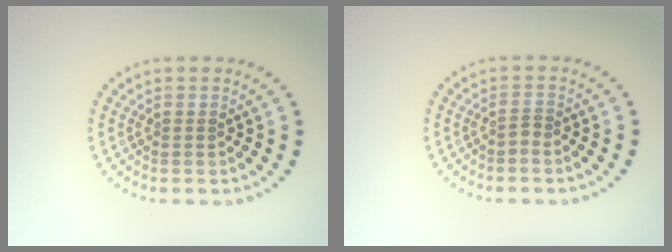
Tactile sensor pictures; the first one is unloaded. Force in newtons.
{"total": 0.5, "press": 0.2, "slide": 0.5}